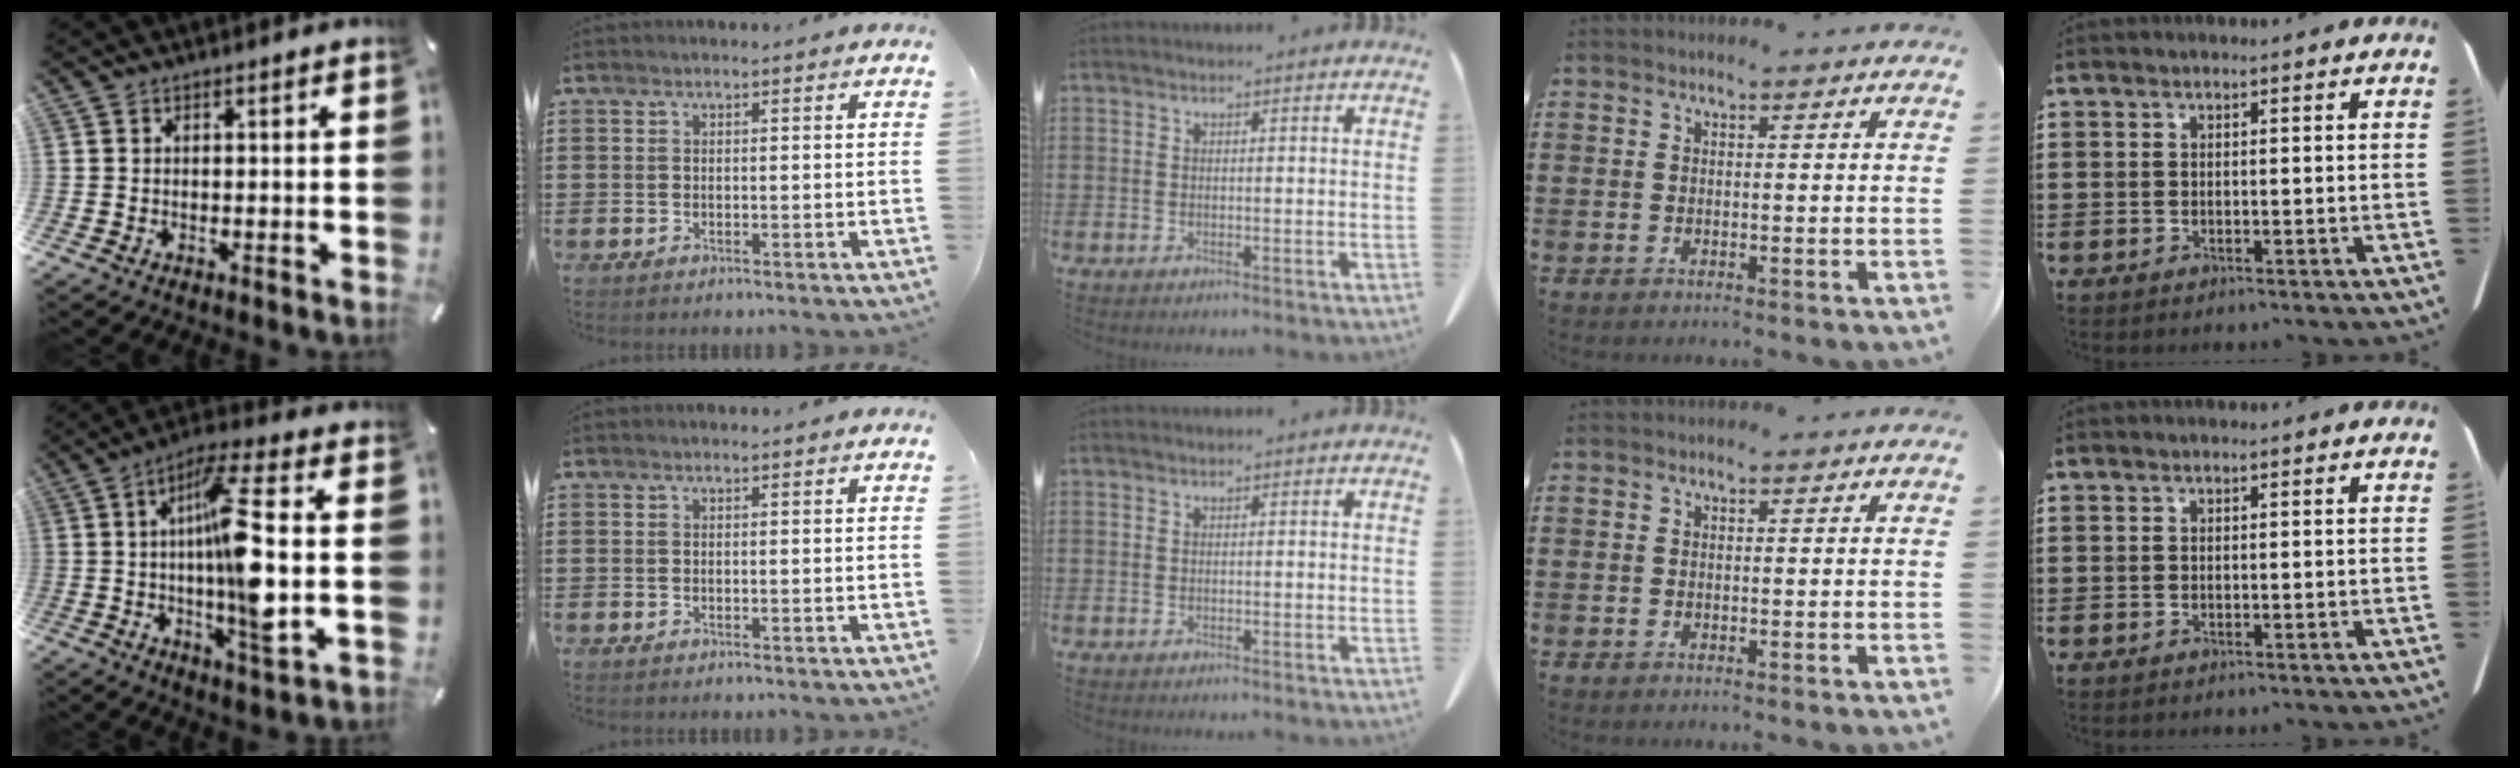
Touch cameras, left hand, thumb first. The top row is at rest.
{"thumb": {"total": 16.2, "force": [0.2, 3.0, 15.9], "torque": [-0.287, -0.013, -0.005]}}